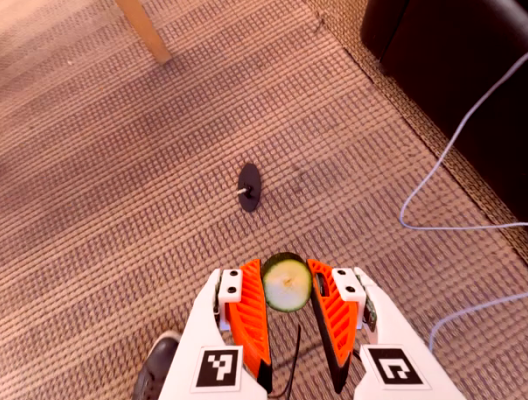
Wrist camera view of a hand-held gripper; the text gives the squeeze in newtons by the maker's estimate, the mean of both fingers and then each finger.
{"total": 9.9, "left": 9.7, "right": 10.2}